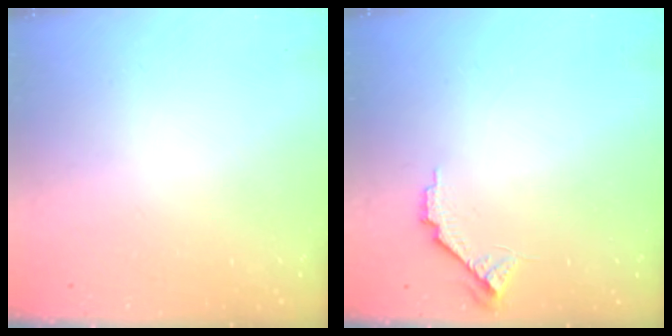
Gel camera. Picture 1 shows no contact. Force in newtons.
{"total": 6.9, "press": 6.9, "slide": 0.6}